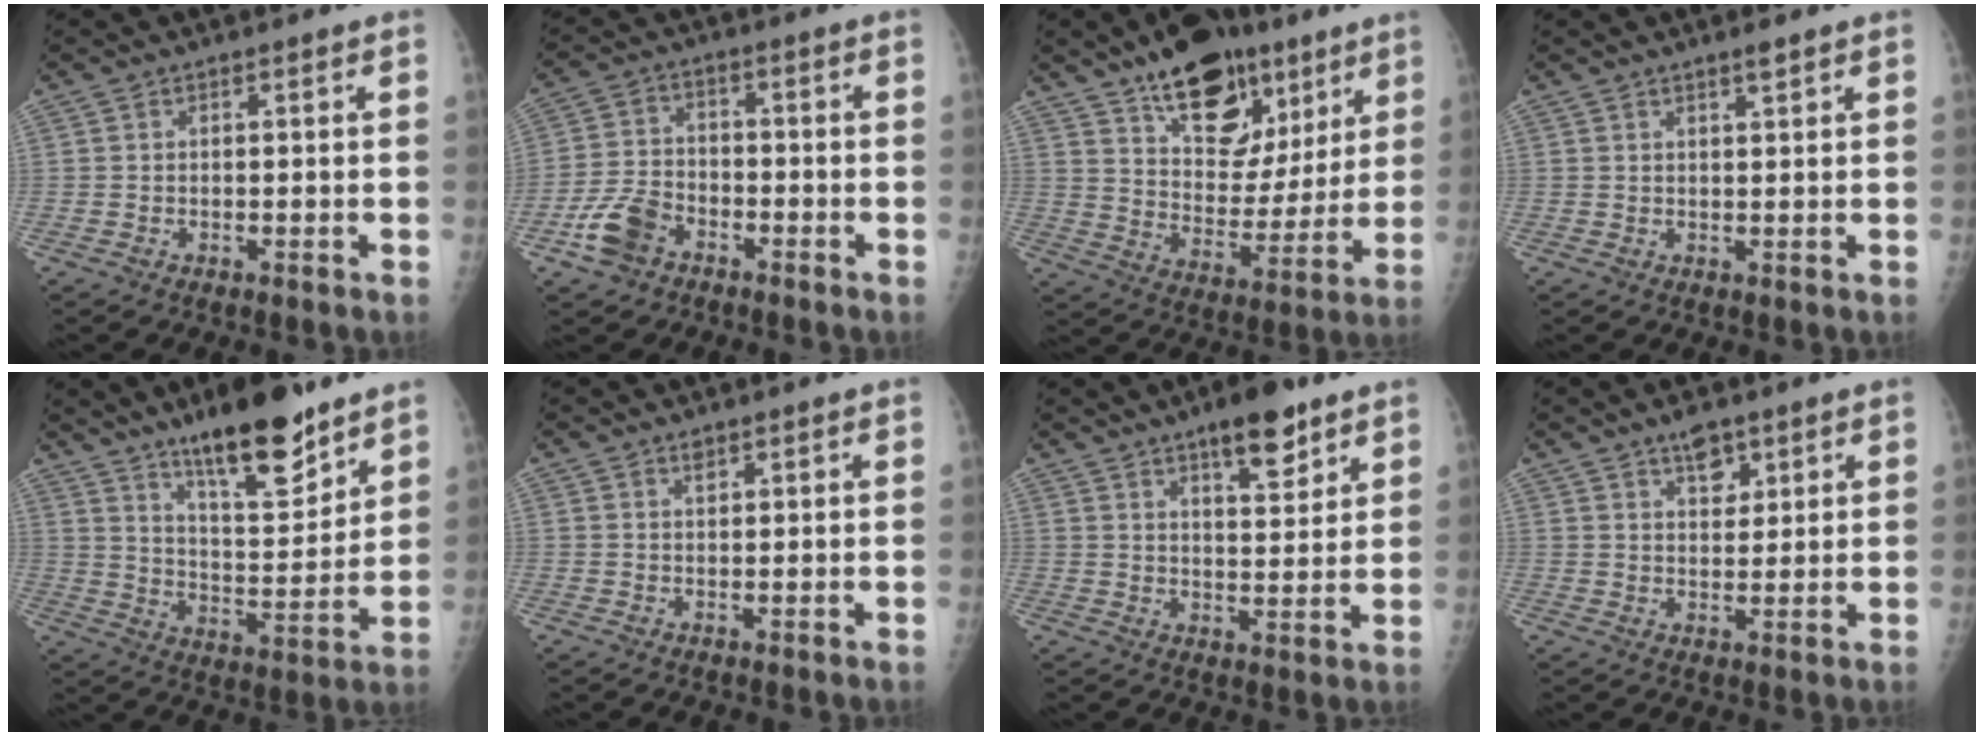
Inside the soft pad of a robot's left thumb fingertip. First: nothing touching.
{"total": 7.8, "force": [-4.3, 5.1, 4.1], "torque": [-0.080, 0.021, -0.082]}
{"total": 20.1, "force": [12.2, 11.1, 11.4], "torque": [-0.119, -0.055, 0.196]}
{"total": 1.7, "force": [1.3, 0.2, 1.2], "torque": [-0.017, -0.009, 0.022]}
{"total": 16.4, "force": [11.7, 4.8, 10.5], "torque": [-0.135, -0.080, 0.197]}
{"total": 1.1, "force": [0.8, 0.6, 0.6], "torque": [-0.004, -0.005, 0.012]}
{"total": 9.5, "force": [6.1, 3.3, 6.5], "torque": [-0.078, -0.034, 0.092]}
{"total": 4.8, "force": [3.1, 2.4, 2.7], "torque": [-0.025, -0.020, 0.050]}